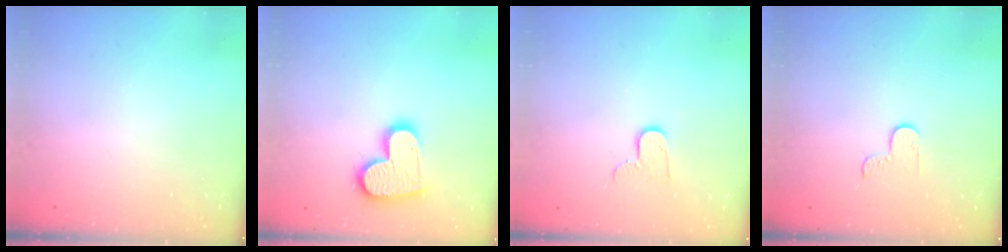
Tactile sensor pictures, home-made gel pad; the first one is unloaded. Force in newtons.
{"total": 14.9, "press": 14.8, "slide": 1.1}
{"total": 6.4, "press": 6.4, "slide": 0.5}
{"total": 3.0, "press": 3.0, "slide": 0.4}